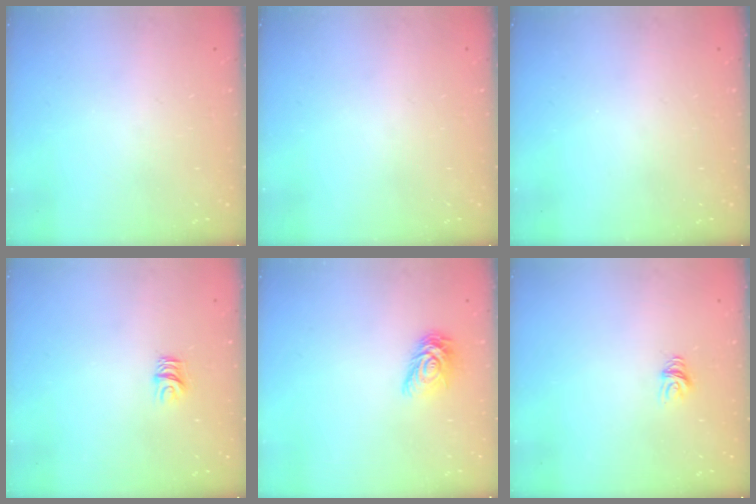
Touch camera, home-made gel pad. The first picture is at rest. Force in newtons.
{"total": 0.0}
{"total": 0.0}
{"total": 4.7, "press": 4.7, "slide": 0.5}
{"total": 8.5, "press": 8.5, "slide": 0.2}
{"total": 4.7, "press": 4.7, "slide": 0.3}